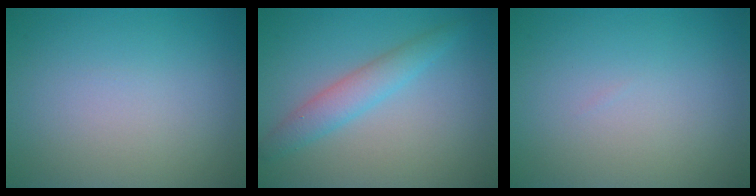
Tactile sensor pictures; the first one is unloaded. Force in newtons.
{"total": 2.8, "press": 2.8, "slide": 0.1}
{"total": 0.0}